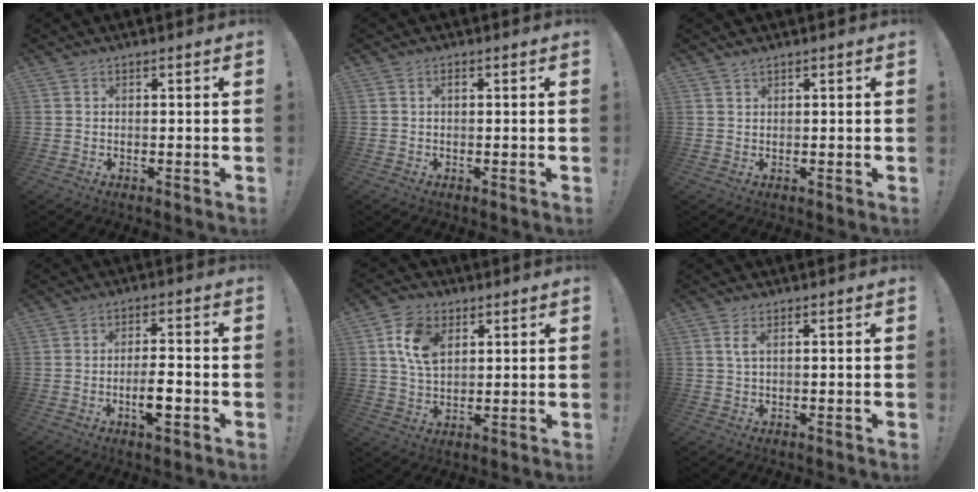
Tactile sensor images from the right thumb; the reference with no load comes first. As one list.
[{"total": 0.6, "force": [0.1, 0.3, 0.6], "torque": [-0.008, 0.003, -0.001]}, {"total": 1.0, "force": [1.0, 0.3, 0.1], "torque": [-0.001, -0.001, 0.019]}, {"total": 6.7, "force": [-2.6, 1.7, 5.9], "torque": [-0.103, 0.004, -0.044]}, {"total": 11.5, "force": [4.3, 7.6, 7.5], "torque": [-0.136, 0.004, 0.083]}, {"total": 2.3, "force": [0.8, 0.5, 2.1], "torque": [-0.038, -0.001, 0.012]}]